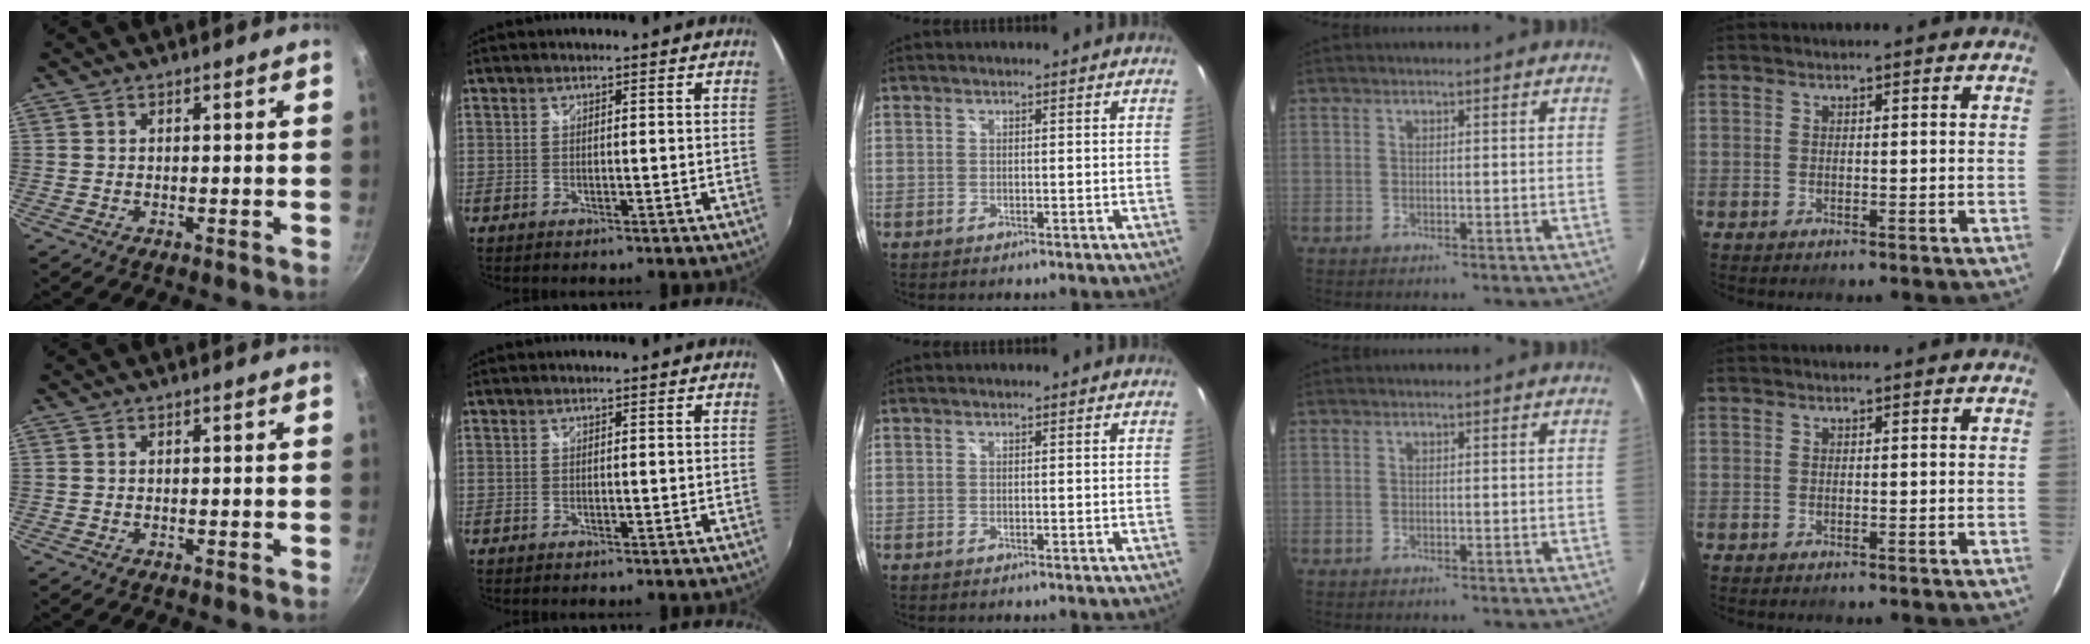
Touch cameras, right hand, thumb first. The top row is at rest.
{}